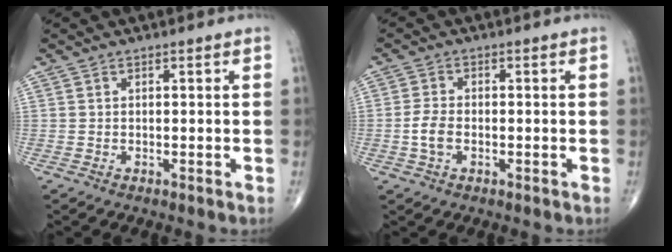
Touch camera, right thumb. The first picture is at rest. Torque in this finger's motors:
{"motor_torque": [-0.04, -0.23, 0.64, 0.17, 0.16]}